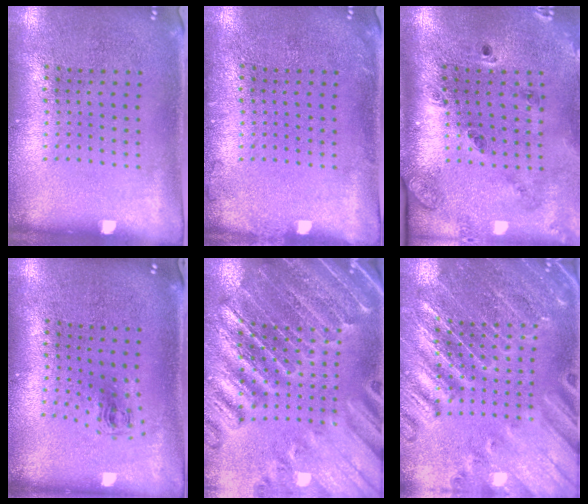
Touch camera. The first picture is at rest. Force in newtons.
{"total": 0.8, "press": 0.7, "slide": 0.2}
{"total": 1.8, "press": 1.6, "slide": 0.8}
{"total": 0.7, "press": 0.4, "slide": 0.6}
{"total": 2.8, "press": 2.8, "slide": 0.4}
{"total": 3.2, "press": 3.1, "slide": 0.7}